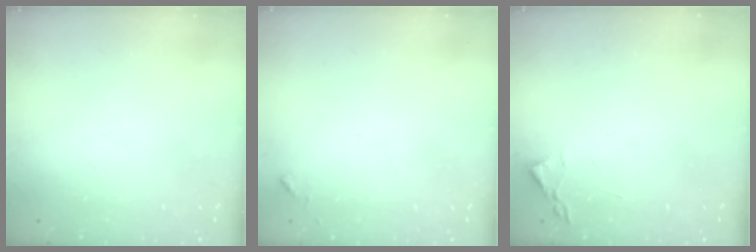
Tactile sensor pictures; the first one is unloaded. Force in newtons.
{"total": 5.8, "press": 5.7, "slide": 0.7}
{"total": 1.8, "press": 1.8, "slide": 0.3}